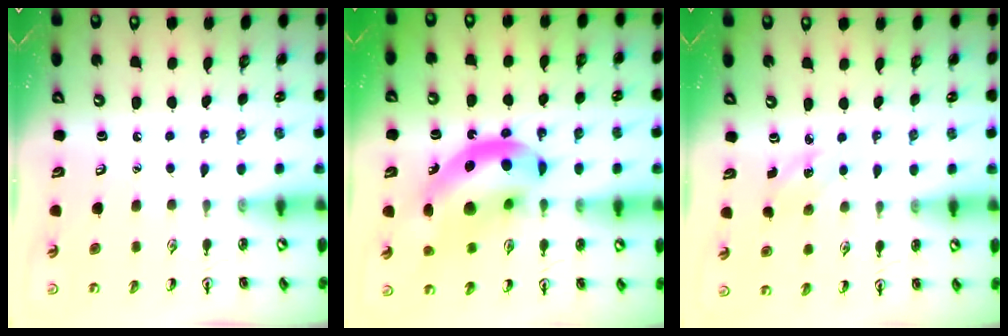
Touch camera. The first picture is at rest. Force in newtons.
{"total": 15.7, "press": 15.1, "slide": 4.5}
{"total": 2.1, "press": 2.0, "slide": 0.8}